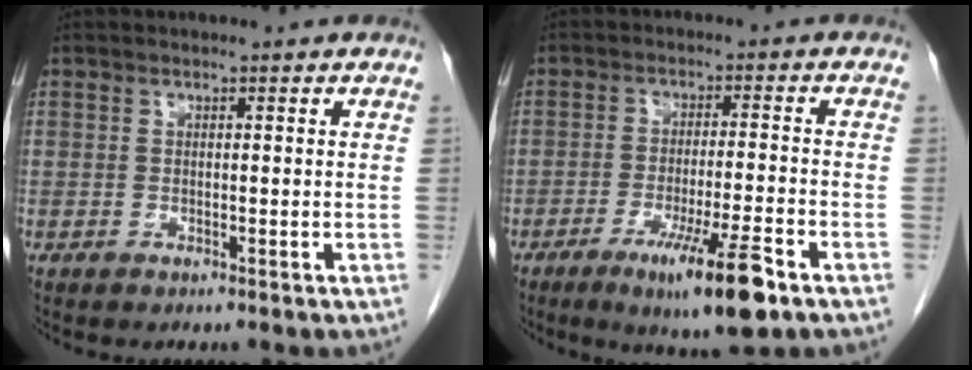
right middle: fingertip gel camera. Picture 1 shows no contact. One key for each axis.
{"total": 10.4, "fx": -5.9, "fy": 0.2, "fz": 8.5, "tx": -0.141, "ty": -0.025, "tz": -0.093}